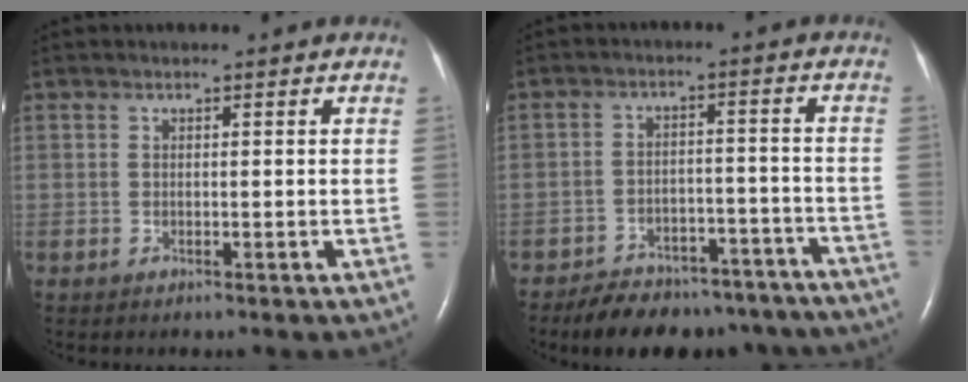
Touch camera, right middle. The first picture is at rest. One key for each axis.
{"total": 18.6, "fx": -16.0, "fy": 7.3, "fz": 6.1, "tx": -0.082, "ty": 0.016, "tz": -0.201}